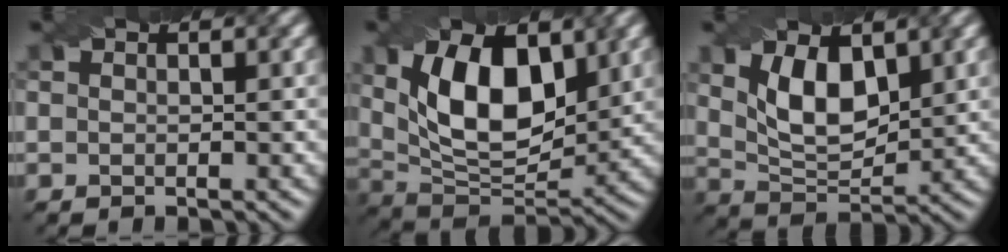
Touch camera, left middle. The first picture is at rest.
{"total": 10.2, "force": [2.4, 5.5, 8.2], "torque": [-0.144, 0.004, 0.037]}
{"total": 5.7, "force": [1.7, 3.0, 4.5], "torque": [-0.092, 0.001, 0.036]}